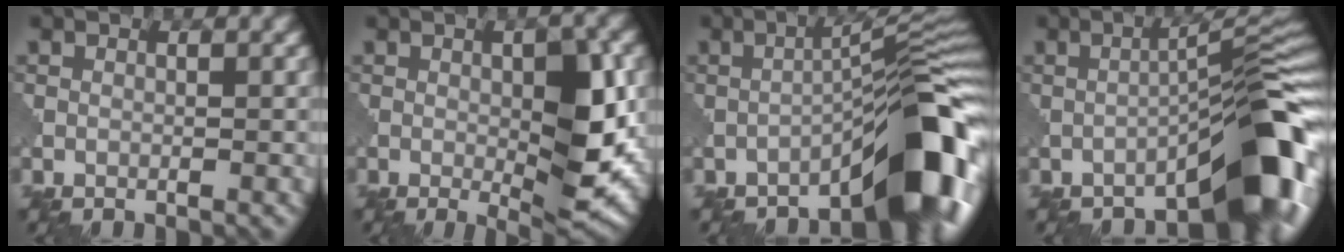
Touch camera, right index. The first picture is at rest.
{"total": 7.8, "force": [-0.2, 2.0, 7.5], "torque": [-0.108, -0.006, 0.006]}
{"total": 10.1, "force": [-5.9, 2.1, 7.9], "torque": [-0.091, 0.024, -0.089]}
{"total": 9.6, "force": [-5.7, 1.9, 7.5], "torque": [-0.087, 0.021, -0.085]}